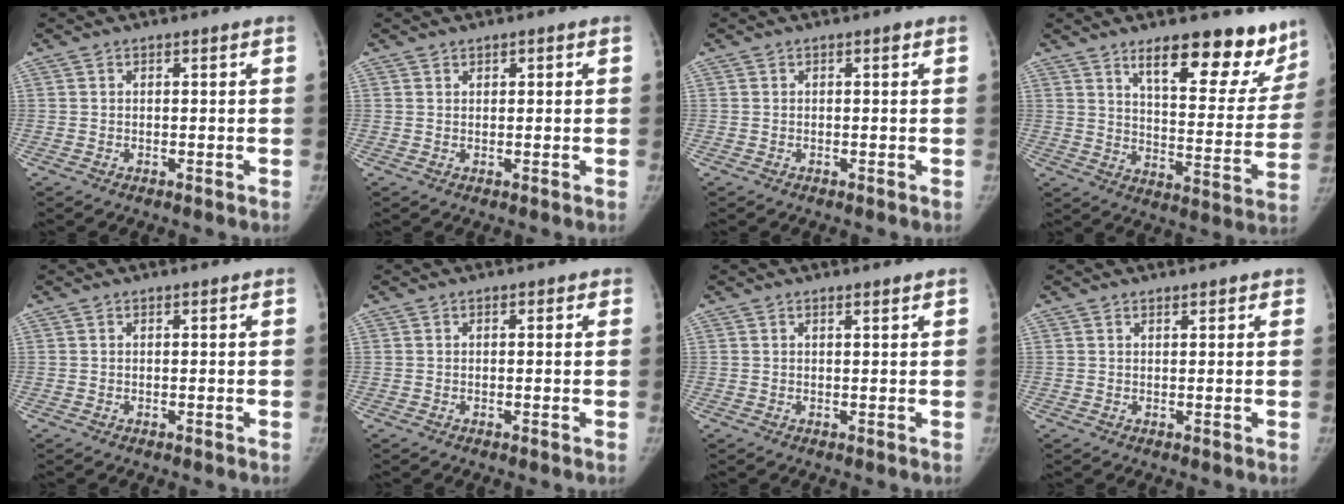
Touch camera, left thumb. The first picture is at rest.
{"total": 1.2, "force": [0.7, 0.6, 0.7], "torque": [-0.004, -0.002, 0.010]}
{"total": 0.5, "force": [0.3, 0.2, 0.4], "torque": [-0.007, -0.001, 0.003]}
{"total": 19.3, "force": [14.2, 7.1, 11.0], "torque": [-0.086, -0.090, 0.198]}
{"total": 0.0}
{"total": 1.2, "force": [0.5, 0.7, 0.8], "torque": [-0.005, 0.000, 0.003]}
{"total": 1.0, "force": [0.8, 0.1, 0.6], "torque": [-0.008, -0.005, 0.014]}
{"total": 1.5, "force": [1.2, 0.6, 0.7], "torque": [-0.002, -0.006, 0.015]}